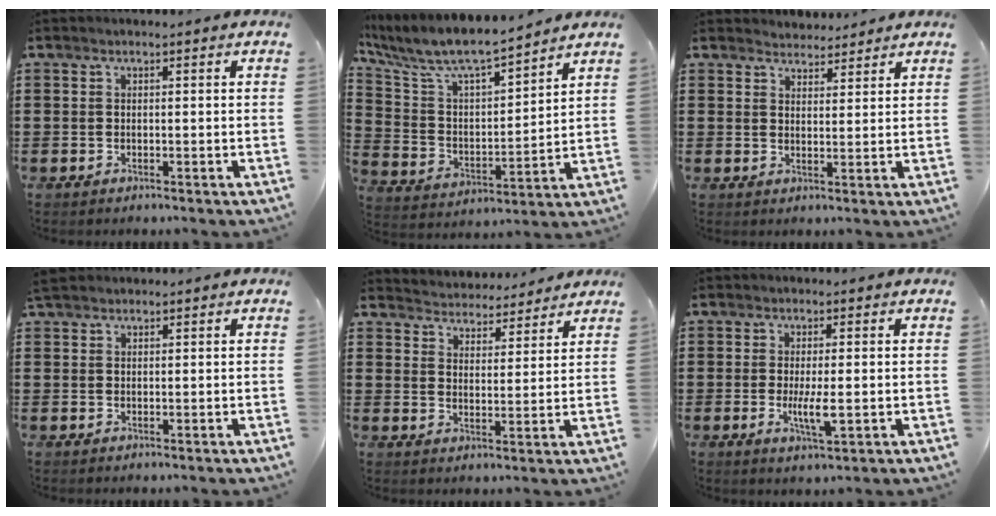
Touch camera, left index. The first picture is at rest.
{"total": 8.0, "force": [7.0, 1.4, 3.6], "torque": [-0.103, -0.047, 0.115]}
{"total": 3.0, "force": [2.8, 0.8, -0.3], "torque": [-0.004, -0.003, 0.054]}
{"total": 1.8, "force": [1.5, 0.6, 0.6], "torque": [-0.016, 0.005, 0.031]}
{"total": 4.0, "force": [3.9, 0.2, -0.6], "torque": [-0.009, -0.027, 0.066]}
{"total": 4.2, "force": [-0.5, 0.8, 4.1], "torque": [-0.085, -0.006, -0.014]}